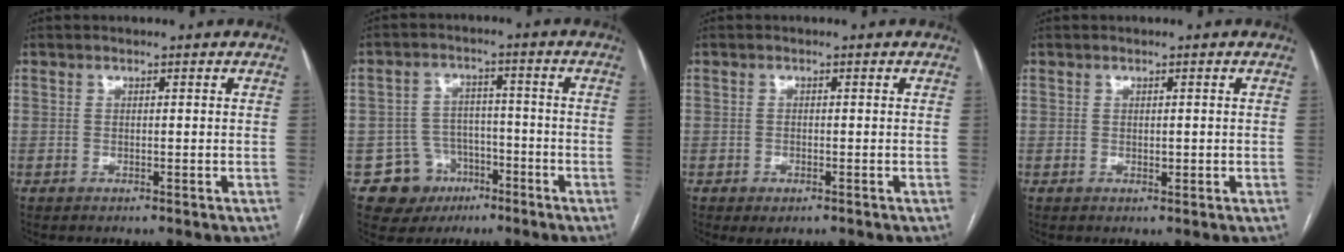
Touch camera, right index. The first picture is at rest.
{"total": 7.6, "force": [-3.7, 6.7, 0.7], "torque": [-0.003, 0.014, -0.046]}
{"total": 1.8, "force": [-1.0, 0.8, 1.2], "torque": [-0.020, -0.002, -0.005]}
{"total": 1.0, "force": [0.0, 0.5, 0.9], "torque": [-0.014, -0.002, 0.002]}